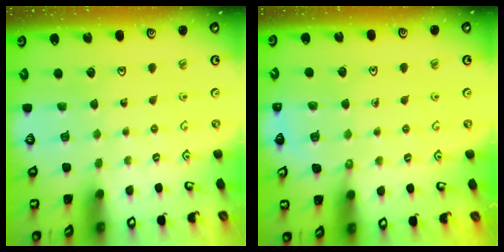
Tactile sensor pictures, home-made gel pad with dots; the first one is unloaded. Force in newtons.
{"total": 8.2, "press": 7.9, "slide": 2.1}